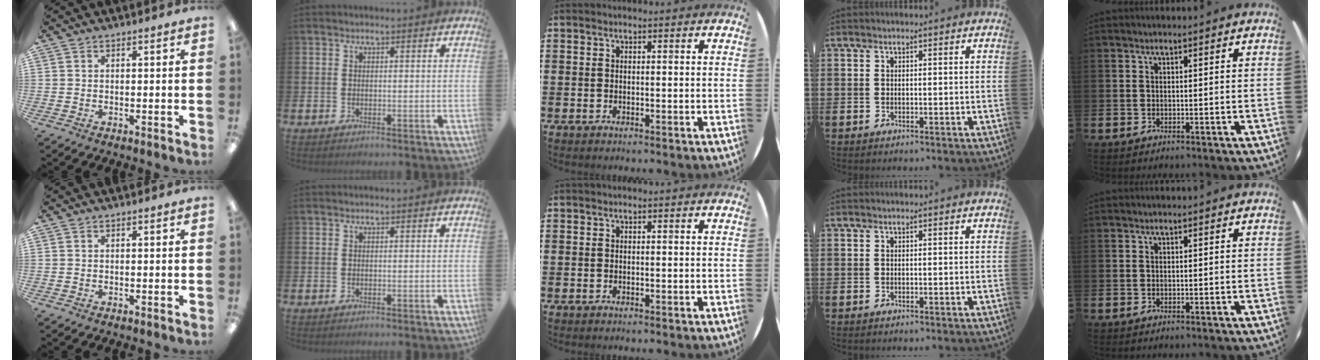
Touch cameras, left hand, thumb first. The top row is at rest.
{}